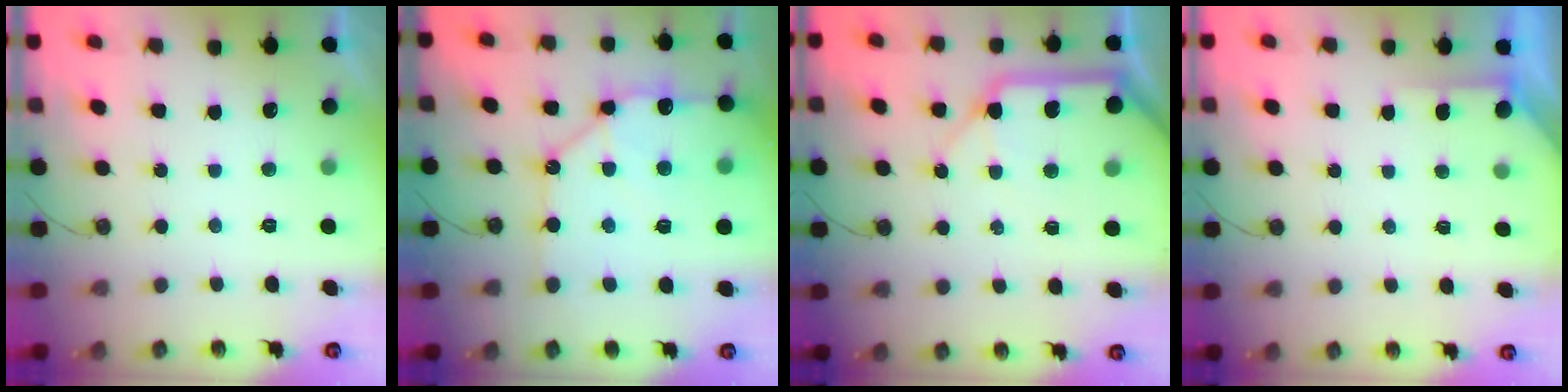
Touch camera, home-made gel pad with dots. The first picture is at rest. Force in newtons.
{"total": 15.3, "press": 15.2, "slide": 2.1}
{"total": 14.0, "press": 13.9, "slide": 1.9}
{"total": 1.8, "press": 1.8, "slide": 0.3}